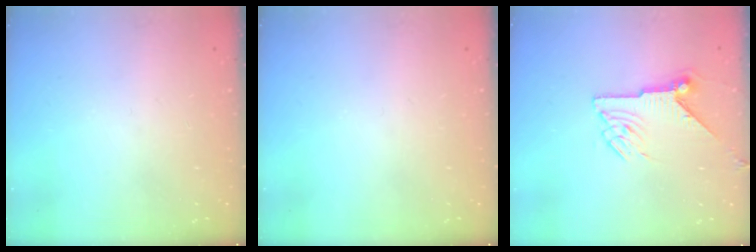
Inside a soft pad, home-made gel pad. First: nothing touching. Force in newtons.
{"total": 0.0}
{"total": 8.2, "press": 8.2, "slide": 0.2}